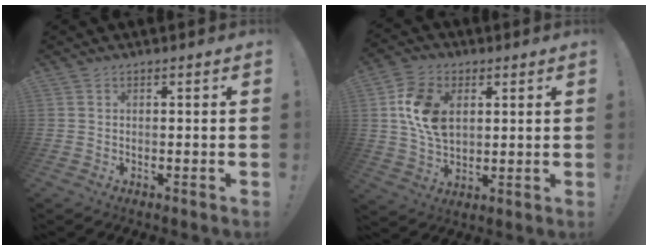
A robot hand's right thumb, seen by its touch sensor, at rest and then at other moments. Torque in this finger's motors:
{"motor_torque": [1.14, 1.29, 0.70, 0.77, 0.10]}